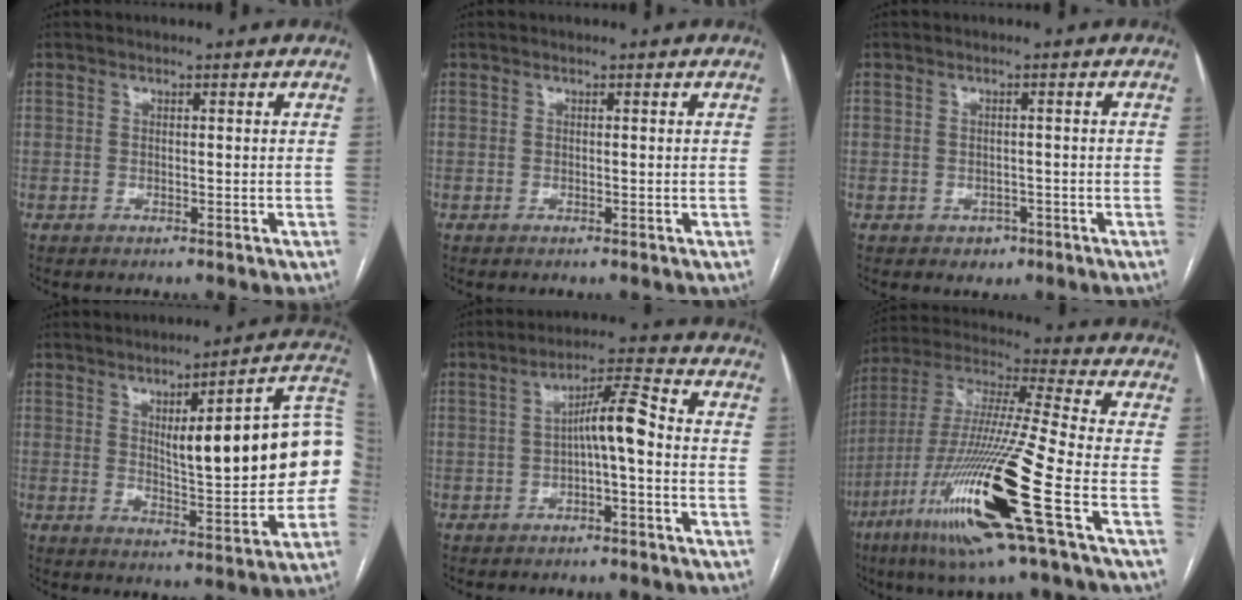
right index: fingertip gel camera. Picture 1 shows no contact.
{"total": 0.0}
{"total": 2.2, "force": [-1.1, 1.9, 0.6], "torque": [-0.002, 0.006, -0.010]}
{"total": 18.2, "force": [1.9, 3.3, 17.8], "torque": [-0.221, 0.028, 0.029]}
{"total": 6.4, "force": [-0.8, 0.8, 6.3], "torque": [-0.104, 0.025, -0.014]}
{"total": 21.9, "force": [-8.9, 0.0, 20.0], "torque": [-0.416, -0.038, -0.173]}